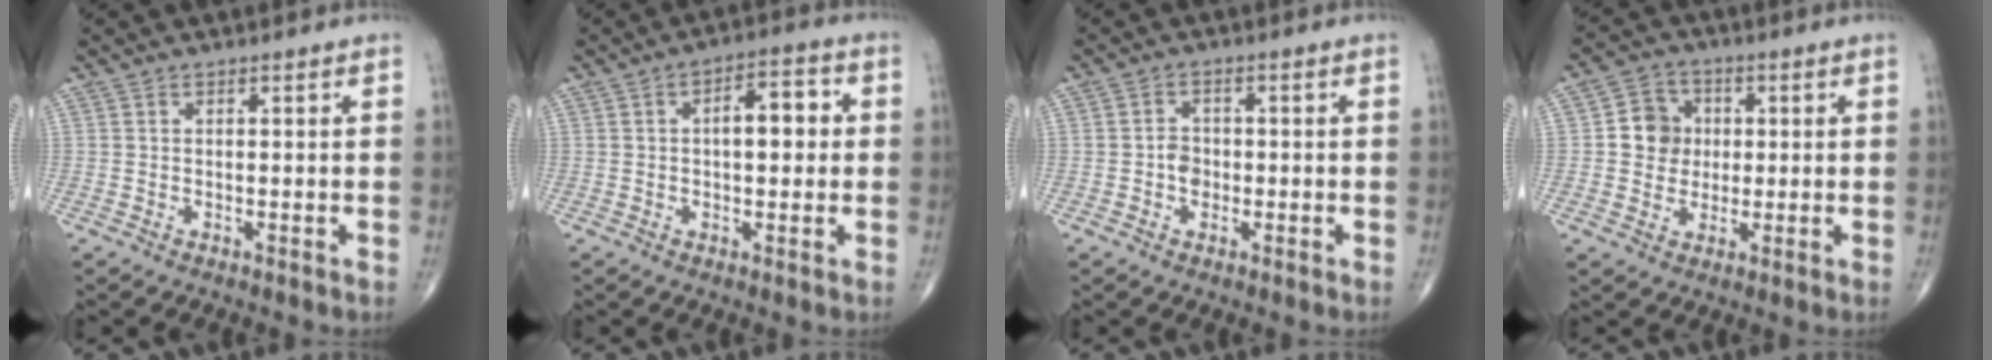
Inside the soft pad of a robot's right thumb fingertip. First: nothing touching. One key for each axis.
{"total": 7.7, "fx": 0.8, "fy": 3.7, "fz": 6.7, "tx": -0.080, "ty": 0.016, "tz": 0.004}
{"total": 2.9, "fx": -0.6, "fy": 2.3, "fz": 1.6, "tx": -0.013, "ty": 0.008, "tz": -0.015}
{"total": 7.1, "fx": 0.5, "fy": 6.5, "fz": 2.9, "tx": -0.014, "ty": 0.006, "tz": 0.001}